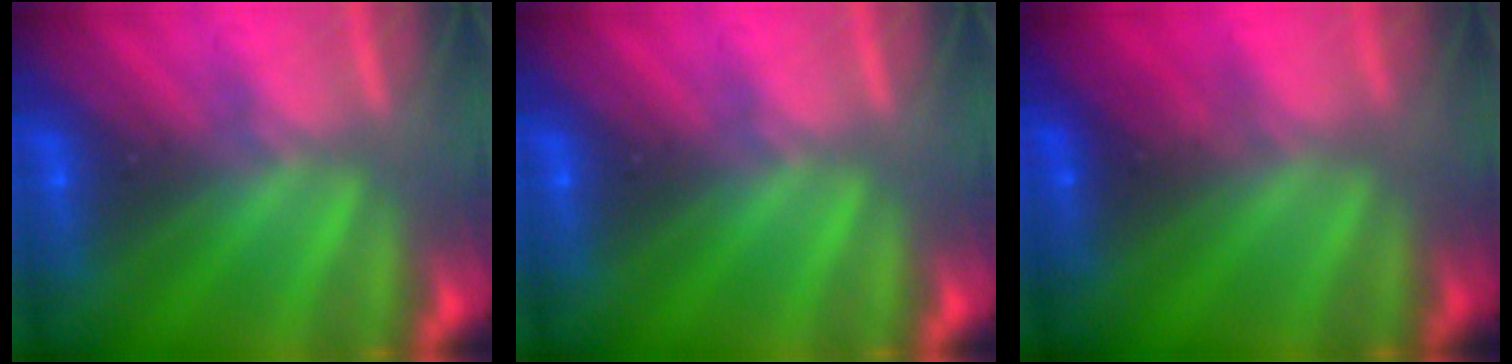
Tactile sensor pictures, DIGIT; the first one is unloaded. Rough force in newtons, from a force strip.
{"total": 0.0}
{"total": 2.2}